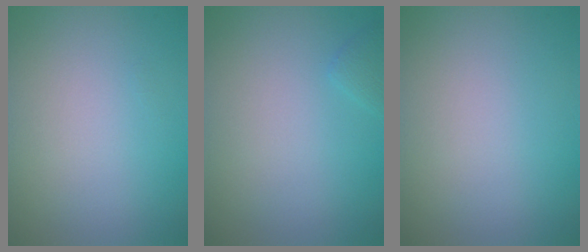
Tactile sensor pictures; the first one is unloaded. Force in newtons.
{"total": 0.7, "press": 0.7, "slide": 0.1}
{"total": 0.0}